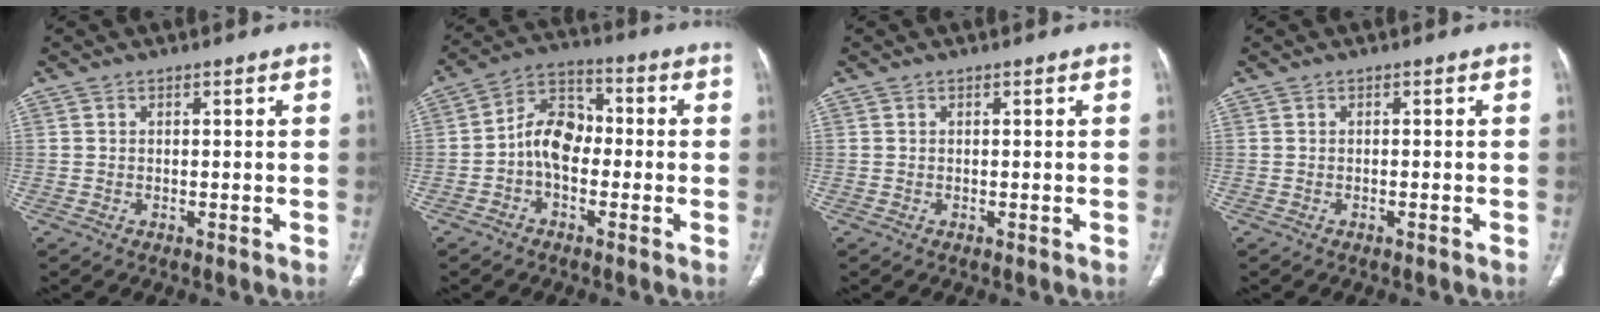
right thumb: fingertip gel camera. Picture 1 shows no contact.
{"total": 9.0, "force": [-1.6, 6.2, 6.4], "torque": [-0.094, 0.033, -0.043]}
{"total": 0.0}
{"total": 0.8, "force": [-0.6, 0.0, 0.5], "torque": [-0.014, 0.004, -0.003]}